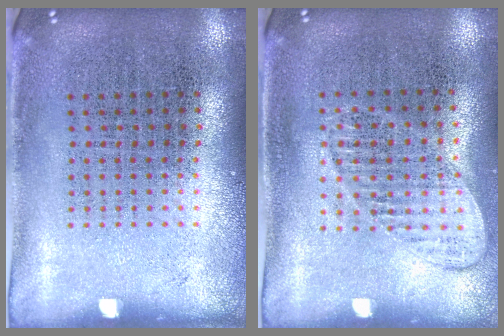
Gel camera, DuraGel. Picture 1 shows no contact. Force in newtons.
{"total": 1.0, "press": 1.0, "slide": 0.1}